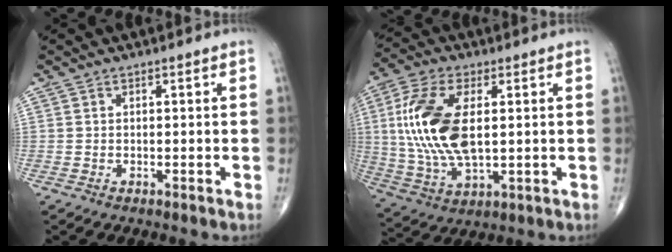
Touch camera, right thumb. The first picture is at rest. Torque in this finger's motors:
{"motor_torque": [1.64, 2.42, 1.56, 0.22, 0.68]}